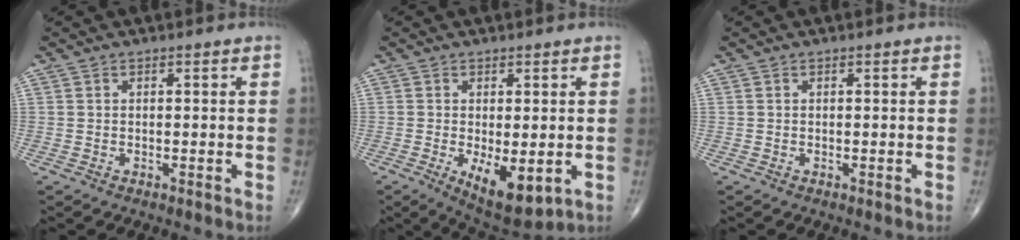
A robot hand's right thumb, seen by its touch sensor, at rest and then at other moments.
{"total": 9.3, "force": [-2.3, 4.1, 8.0], "torque": [-0.116, -0.021, -0.023]}
{"total": 0.0}